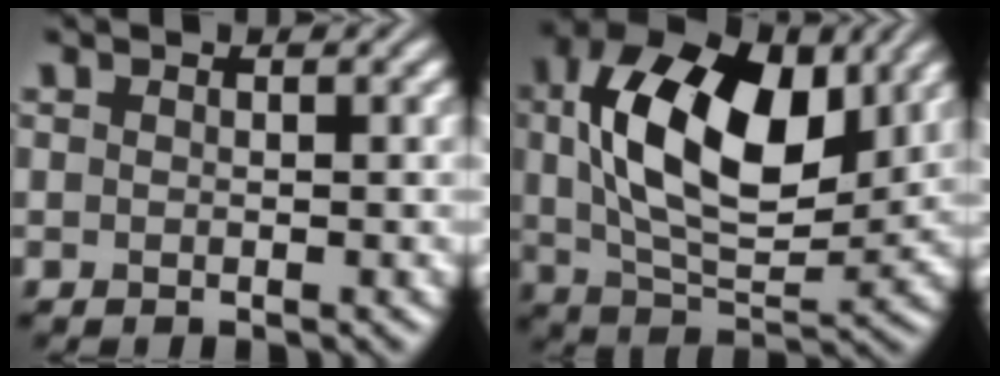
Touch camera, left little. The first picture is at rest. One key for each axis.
{"total": 12.9, "fx": 3.2, "fy": 7.0, "fz": 10.4, "tx": -0.182, "ty": 0.012, "tz": 0.052}